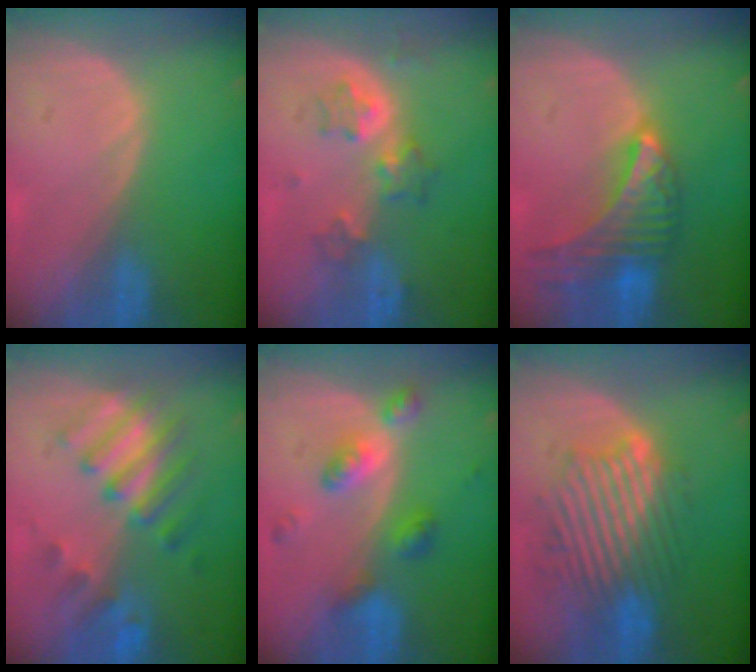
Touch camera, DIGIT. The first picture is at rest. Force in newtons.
{"total": 5.4, "press": 5.1, "slide": 1.5}
{"total": 9.3, "press": 8.3, "slide": 4.2}
{"total": 7.7, "press": 7.5, "slide": 1.8}
{"total": 6.0, "press": 6.0, "slide": 0.4}
{"total": 10.1, "press": 9.7, "slide": 2.6}